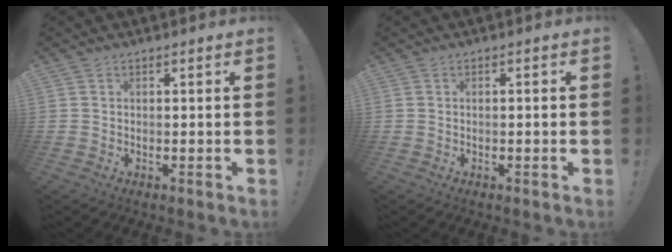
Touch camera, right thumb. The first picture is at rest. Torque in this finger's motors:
{"motor_torque": [-0.16, -0.45, -0.08, 0.46, 0.05]}